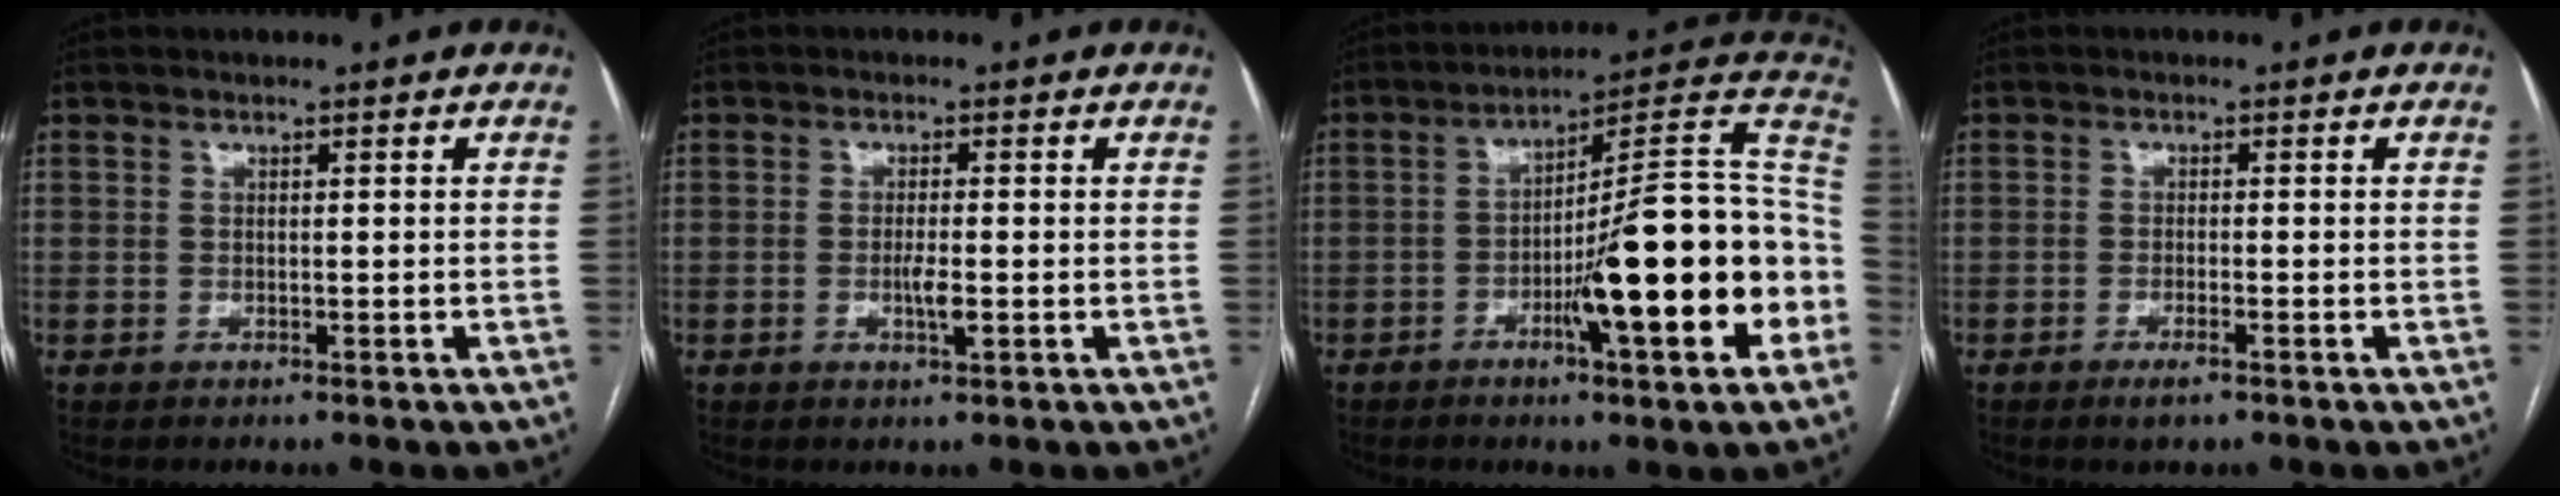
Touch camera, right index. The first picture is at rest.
{"total": 2.7, "force": [-0.7, 0.4, 2.6], "torque": [-0.052, -0.003, -0.010]}
{"total": 21.3, "force": [-5.6, 2.2, 20.5], "torque": [-0.237, 0.019, -0.081]}
{"total": 2.1, "force": [-1.4, 0.3, 1.5], "torque": [-0.029, -0.003, -0.024]}